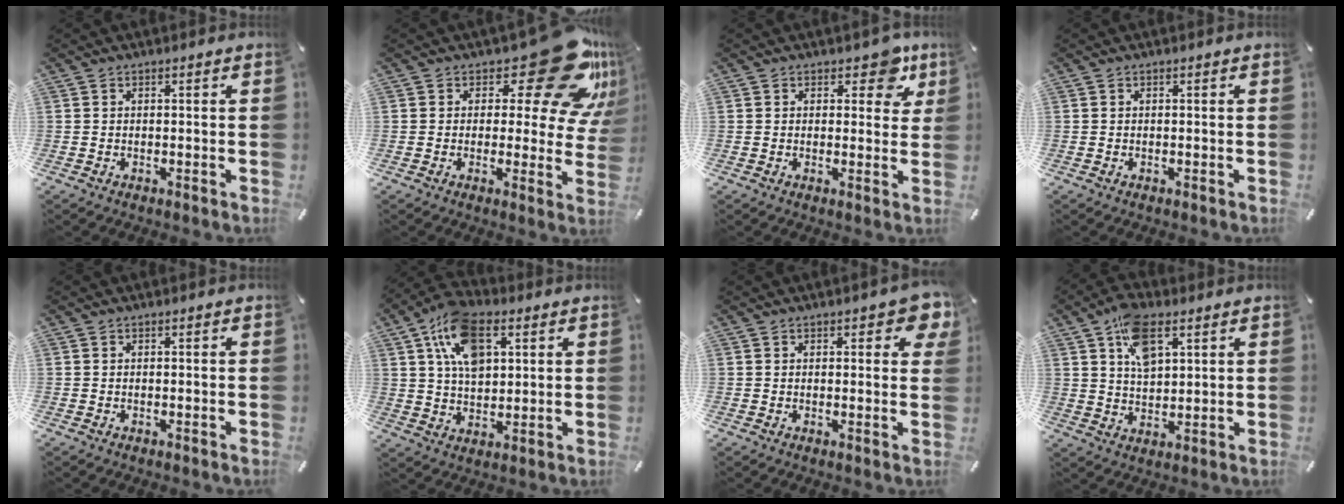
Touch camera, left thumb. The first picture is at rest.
{"total": 21.0, "force": [11.3, 8.9, 15.3], "torque": [-0.179, -0.079, 0.185]}
{"total": 7.6, "force": [4.1, 4.5, 4.5], "torque": [-0.027, -0.021, 0.062]}
{"total": 0.0}
{"total": 0.0}
{"total": 13.2, "force": [5.3, 8.2, 8.9], "torque": [-0.188, 0.000, 0.096]}
{"total": 4.9, "force": [2.4, 2.4, 3.6], "torque": [-0.036, -0.008, 0.036]}
{"total": 9.5, "force": [4.8, 5.3, 6.2], "torque": [-0.111, -0.008, 0.087]}